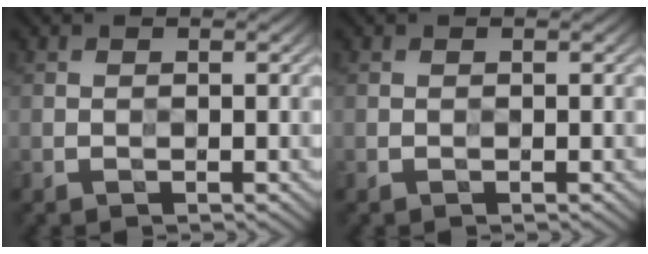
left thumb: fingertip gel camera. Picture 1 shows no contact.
{"total": 1.5, "force": [1.1, -0.7, -0.8], "torque": [0.018, 0.010, 0.009]}